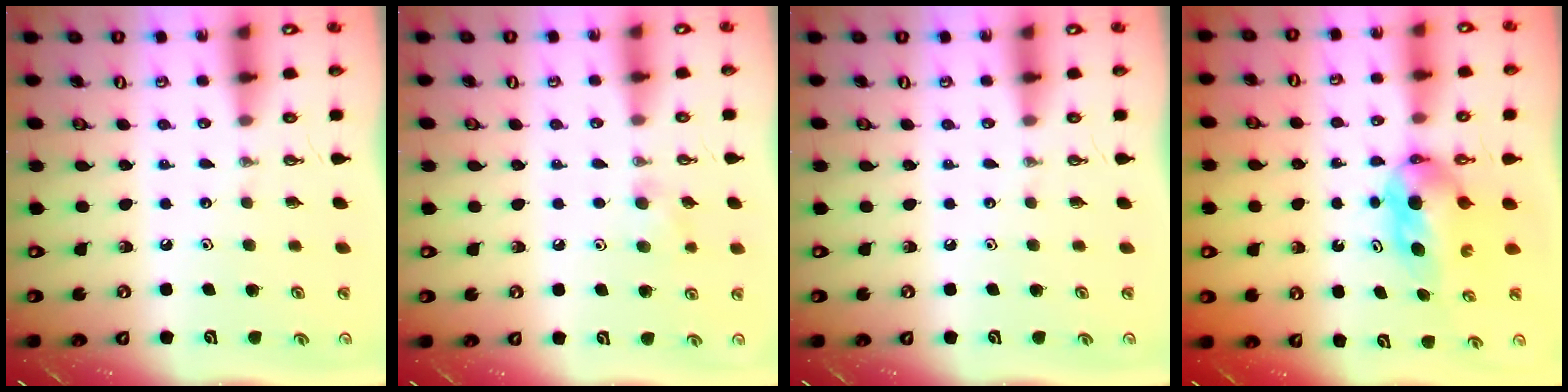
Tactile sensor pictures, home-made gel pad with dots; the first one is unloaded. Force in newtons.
{"total": 8.3, "press": 7.7, "slide": 3.1}
{"total": 0.0}
{"total": 6.2, "press": 5.5, "slide": 2.9}